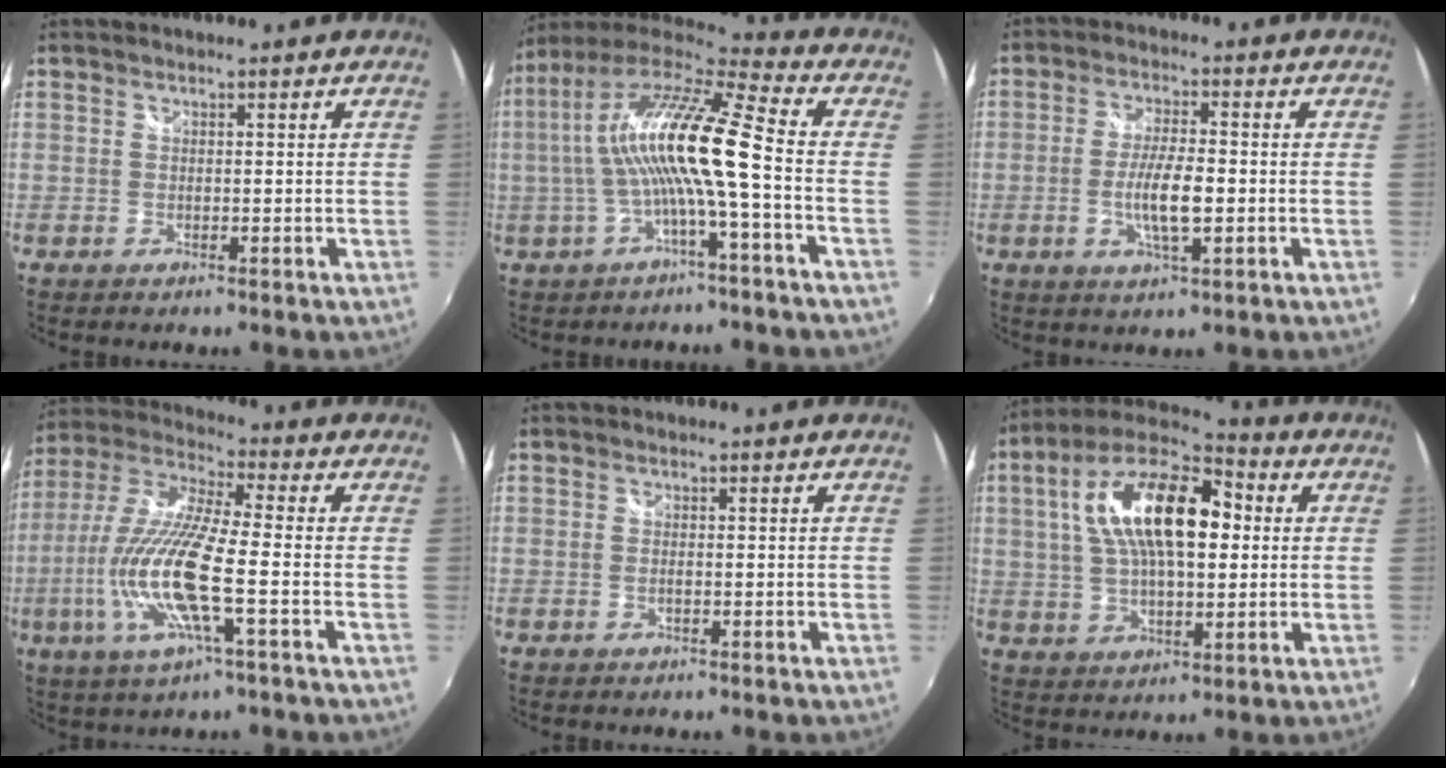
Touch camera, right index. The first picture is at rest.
{"total": 14.8, "force": [-1.0, 0.6, 14.8], "torque": [-0.266, 0.010, -0.021]}
{"total": 7.2, "force": [-1.6, 1.5, 6.9], "torque": [-0.134, -0.005, -0.029]}
{"total": 16.7, "force": [-4.3, 2.3, 16.0], "torque": [-0.326, -0.017, -0.087]}
{"total": 0.9, "force": [-0.3, 0.1, 0.9], "torque": [-0.018, 0.000, -0.006]}
{"total": 18.8, "force": [3.2, 8.7, 16.4], "torque": [-0.303, 0.028, 0.046]}